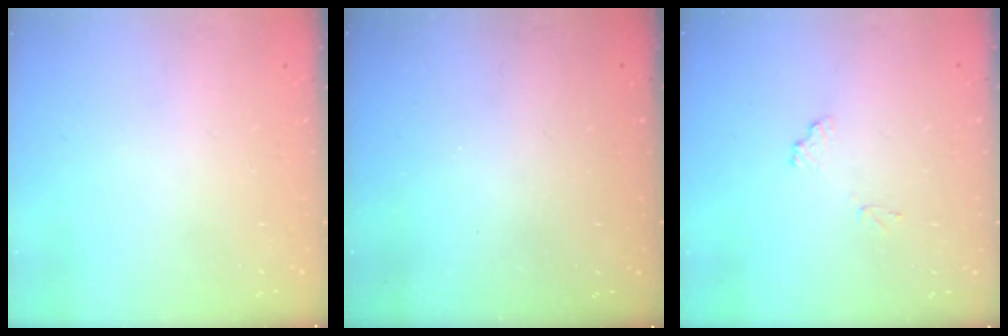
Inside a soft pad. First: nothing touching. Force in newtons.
{"total": 2.9, "press": 2.9, "slide": 0.2}
{"total": 6.2, "press": 6.2, "slide": 0.2}